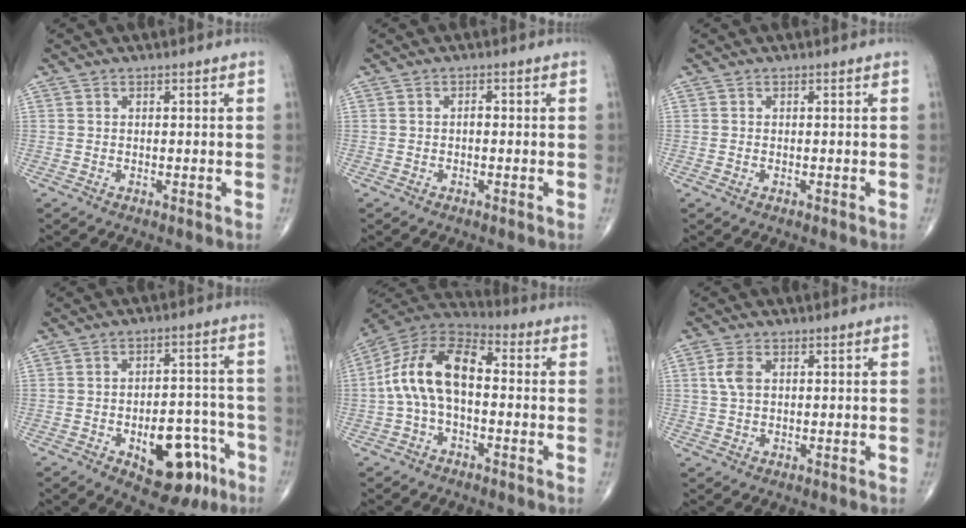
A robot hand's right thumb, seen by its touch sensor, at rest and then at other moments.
{"total": 0.9, "force": [-0.2, 0.6, 0.7], "torque": [-0.009, 0.002, -0.006]}
{"total": 0.0}
{"total": 14.4, "force": [-6.4, 7.6, 10.5], "torque": [-0.108, 0.048, -0.077]}
{"total": 14.2, "force": [-0.3, 7.7, 11.9], "torque": [-0.220, 0.043, -0.019]}
{"total": 3.7, "force": [0.9, 2.3, 2.8], "torque": [-0.063, 0.006, 0.018]}